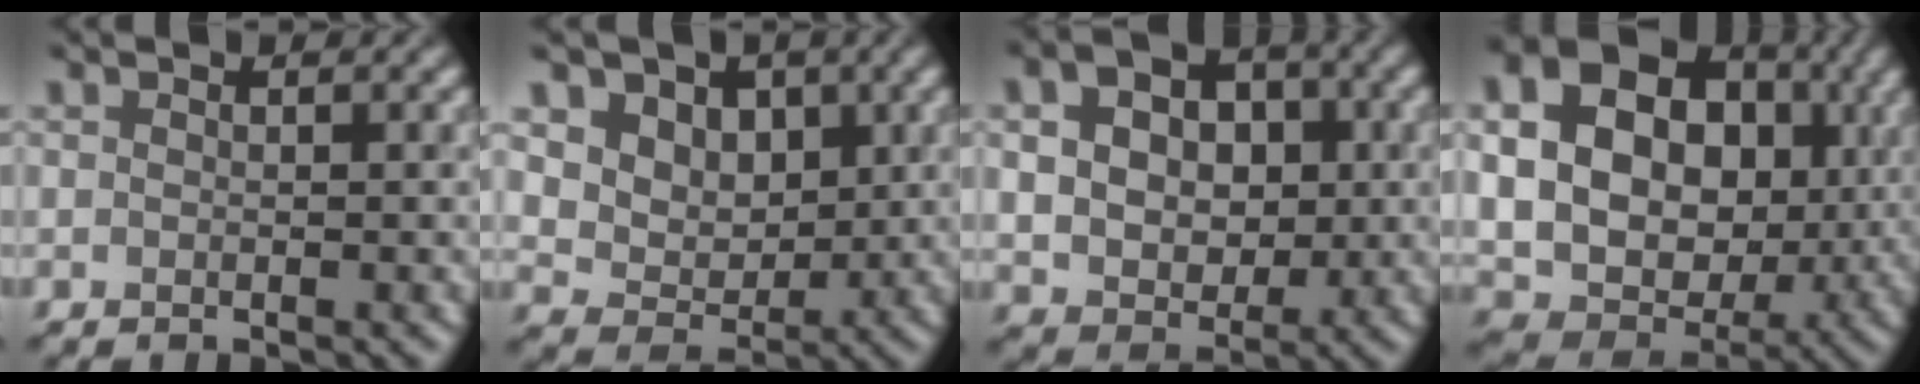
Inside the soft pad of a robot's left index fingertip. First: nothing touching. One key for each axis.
{"total": 7.9, "fx": 3.6, "fy": 6.1, "fz": 3.5, "tx": -0.070, "ty": 0.001, "tz": 0.059}
{"total": 7.6, "fx": 1.3, "fy": 5.5, "fz": 5.1, "tx": -0.096, "ty": 0.007, "tz": 0.023}
{"total": 19.4, "fx": 3.9, "fy": 15.9, "fz": 10.4, "tx": -0.199, "ty": 0.025, "tz": 0.072}